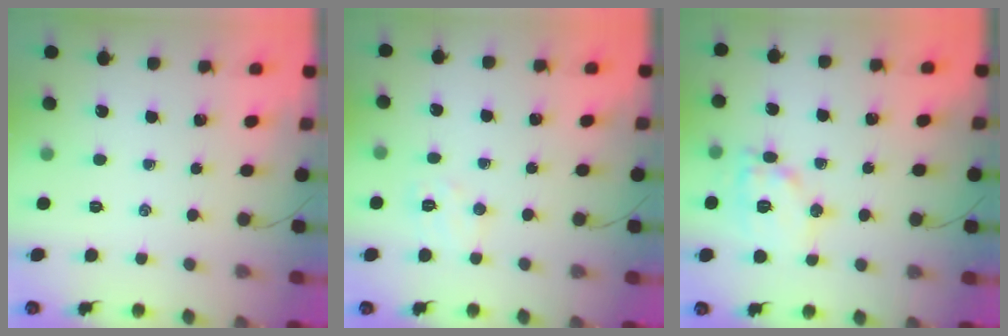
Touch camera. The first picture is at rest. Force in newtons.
{"total": 6.7, "press": 6.6, "slide": 1.1}
{"total": 11.7, "press": 11.7, "slide": 0.6}